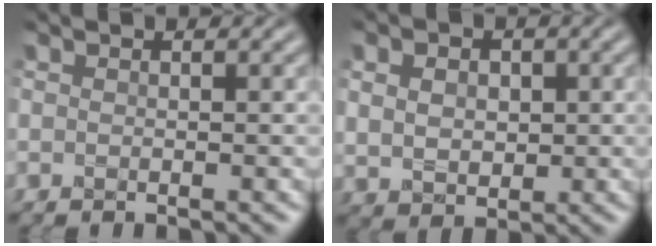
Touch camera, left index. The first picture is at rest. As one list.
[{"total": 3.2, "force": [0.8, 2.5, 1.8], "torque": [-0.037, 0.007, 0.011]}]